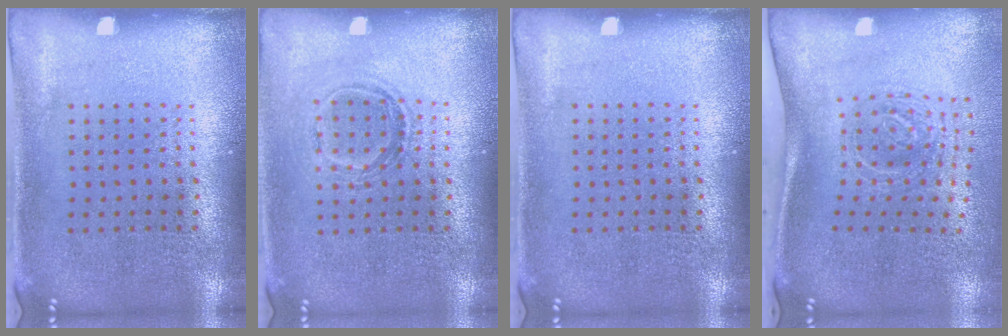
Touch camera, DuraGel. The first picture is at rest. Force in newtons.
{"total": 1.1, "press": 0.9, "slide": 0.6}
{"total": 0.0}
{"total": 1.9, "press": 1.3, "slide": 1.4}